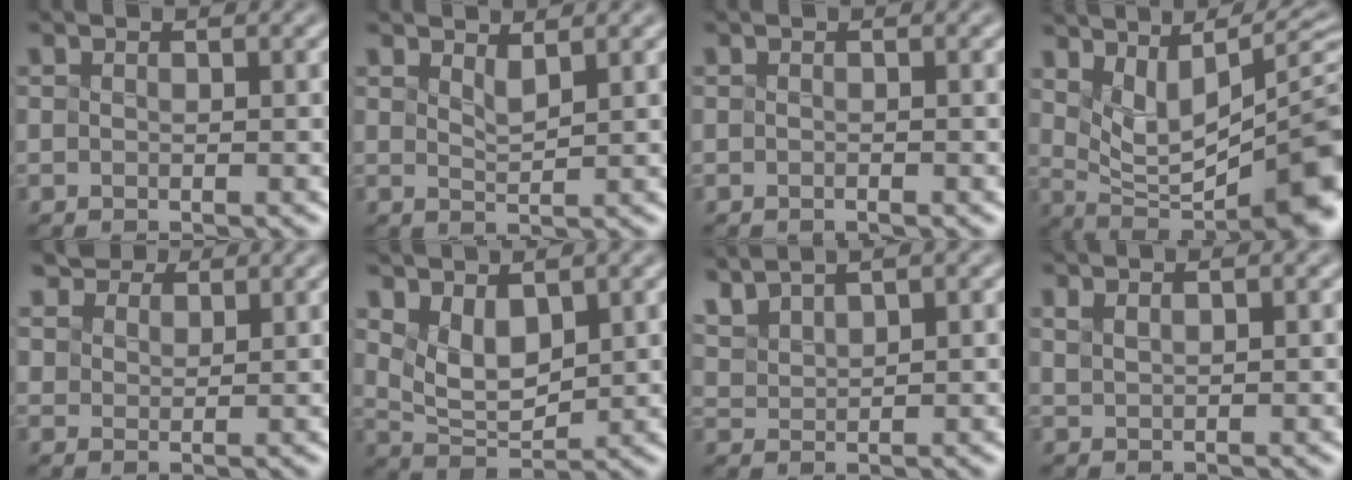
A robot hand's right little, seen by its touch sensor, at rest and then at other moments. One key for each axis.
{"total": 1.1, "fx": 1.0, "fy": -0.4, "fz": 0.0, "tx": -0.004, "ty": 0.008, "tz": 0.035}
{"total": 0.8, "fx": -0.6, "fy": -0.4, "fz": -0.4, "tx": -0.005, "ty": -0.004, "tz": 0.000}
{"total": 10.3, "fx": 3.1, "fy": 3.6, "fz": 9.1, "tx": -0.137, "ty": 0.010, "tz": 0.090}
{"total": 3.4, "fx": 3.2, "fy": 1.2, "fz": 0.1, "tx": -0.032, "ty": 0.002, "tz": 0.082}
{"total": 2.7, "fx": 1.7, "fy": 1.0, "fz": 1.8, "tx": -0.062, "ty": -0.005, "tz": 0.062}
{"total": 3.4, "fx": 3.3, "fy": 0.3, "fz": 1.0, "tx": -0.057, "ty": 0.027, "tz": 0.083}
{"total": 2.3, "fx": 1.9, "fy": 0.9, "fz": 0.9, "tx": -0.017, "ty": 0.023, "tz": 0.037}